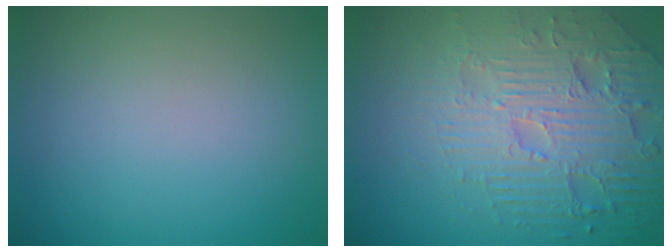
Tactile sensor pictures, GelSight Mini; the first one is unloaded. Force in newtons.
{"total": 6.9, "press": 5.3, "slide": 4.4}